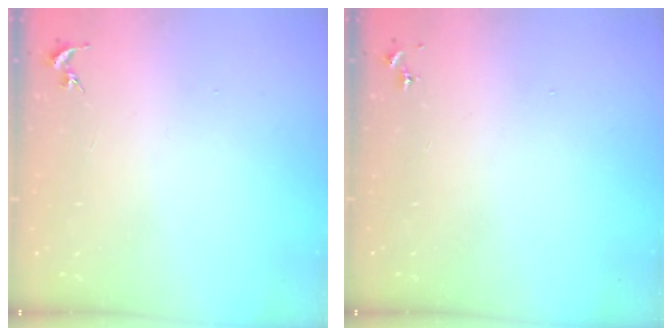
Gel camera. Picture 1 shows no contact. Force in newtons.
{"total": 0.0}